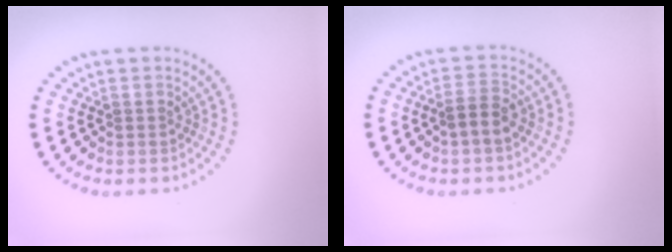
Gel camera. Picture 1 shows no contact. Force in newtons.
{"total": 2.0, "press": 1.9, "slide": 0.6}